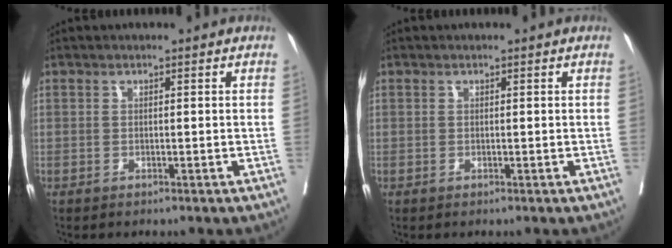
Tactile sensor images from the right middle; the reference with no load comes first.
{"total": 0.0}